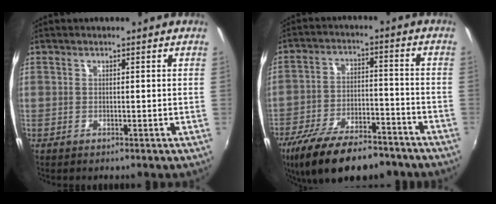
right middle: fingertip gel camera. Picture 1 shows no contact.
{"total": 19.9, "force": [-15.1, 7.2, 10.9], "torque": [-0.215, -0.026, -0.235]}